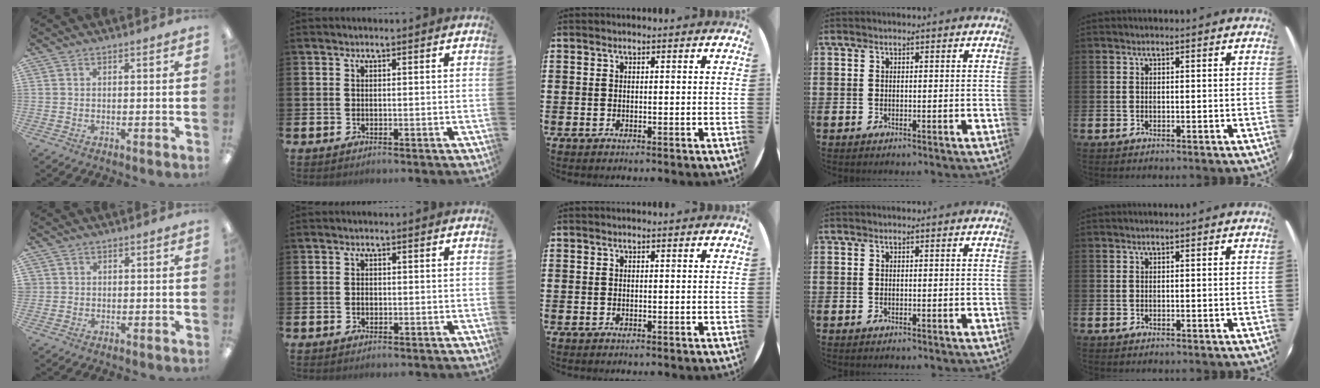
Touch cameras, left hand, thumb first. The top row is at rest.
{"thumb": {"total": 1.1, "force": [0.2, 1.0, -0.4], "torque": [0.007, 0.000, 0.004]}, "index": {"total": 0.9, "force": [-0.1, 0.7, 0.5], "torque": [0.003, -0.002, -0.006]}}